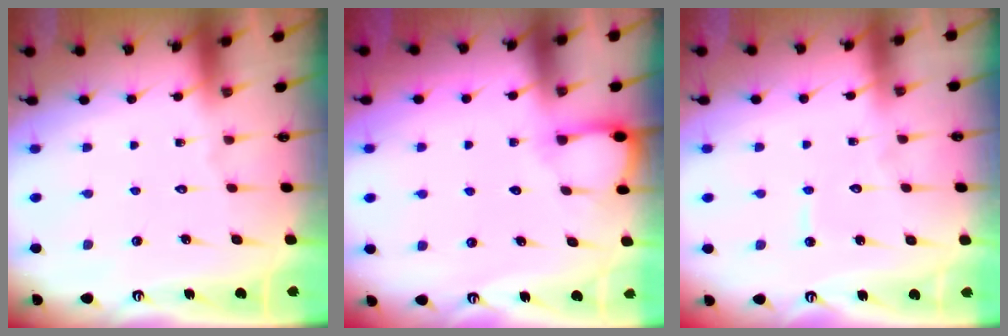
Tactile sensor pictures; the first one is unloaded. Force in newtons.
{"total": 3.9, "press": 3.9, "slide": 0.3}
{"total": 4.6, "press": 4.6, "slide": 0.2}